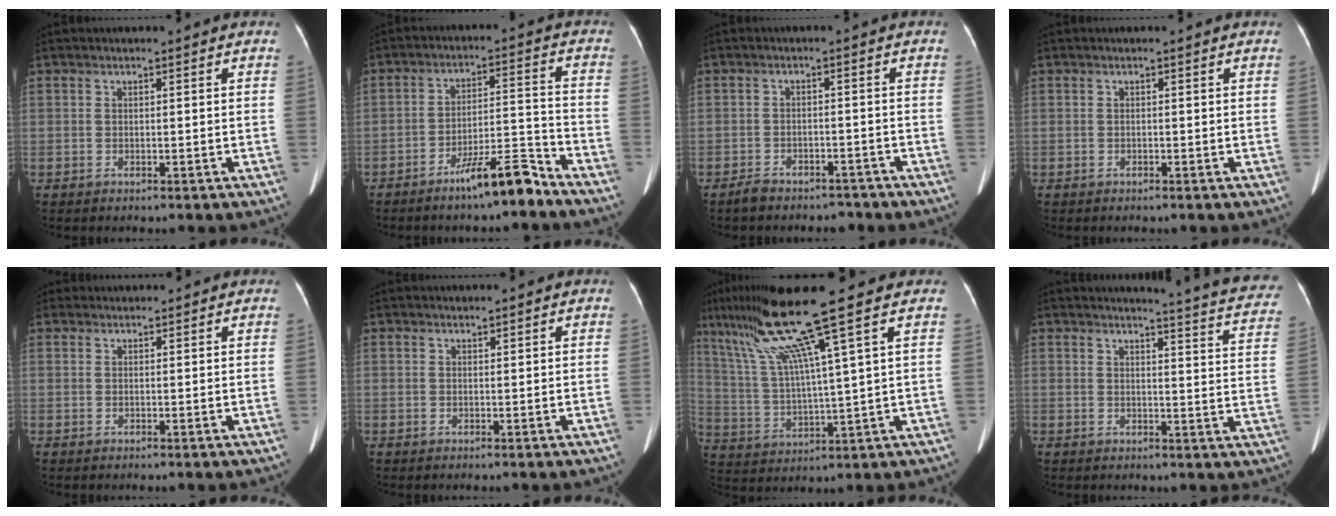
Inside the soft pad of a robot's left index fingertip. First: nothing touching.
{"total": 8.5, "force": [-6.8, 0.5, 5.2], "torque": [-0.085, 0.002, -0.118]}
{"total": 6.1, "force": [-5.3, 2.5, 1.8], "torque": [-0.033, 0.004, -0.071]}
{"total": 0.0}
{"total": 1.9, "force": [1.9, 0.6, -0.1], "torque": [-0.003, 0.017, 0.031]}
{"total": 0.8, "force": [0.8, -0.1, 0.1], "torque": [-0.011, 0.000, 0.016]}
{"total": 14.2, "force": [8.8, -2.6, 10.9], "torque": [-0.203, 0.009, 0.162]}
{"total": 16.4, "force": [15.9, 0.5, 4.0], "torque": [-0.031, -0.103, 0.149]}